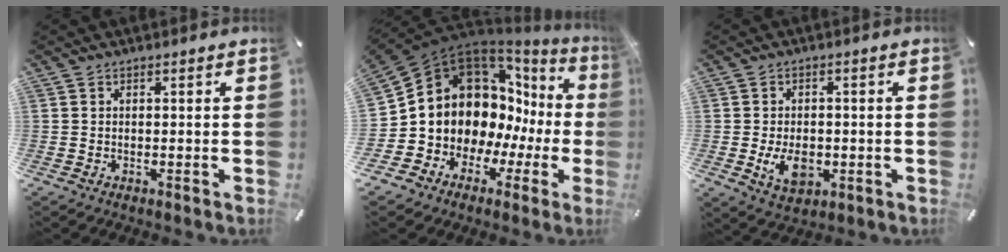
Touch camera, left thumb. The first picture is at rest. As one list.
[{"total": 12.9, "force": [3.2, 11.2, 5.6], "torque": [-0.099, -0.062, 0.077]}, {"total": 7.4, "force": [-1.5, 5.0, 5.3], "torque": [-0.103, -0.005, -0.030]}]